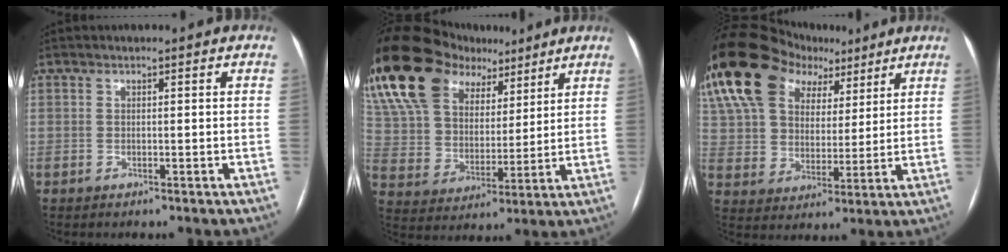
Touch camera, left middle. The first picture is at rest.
{"total": 25.9, "force": [16.6, 15.0, 13.2], "torque": [-0.308, 0.084, 0.298]}
{"total": 25.0, "force": [14.6, 15.7, 12.8], "torque": [-0.296, 0.096, 0.264]}